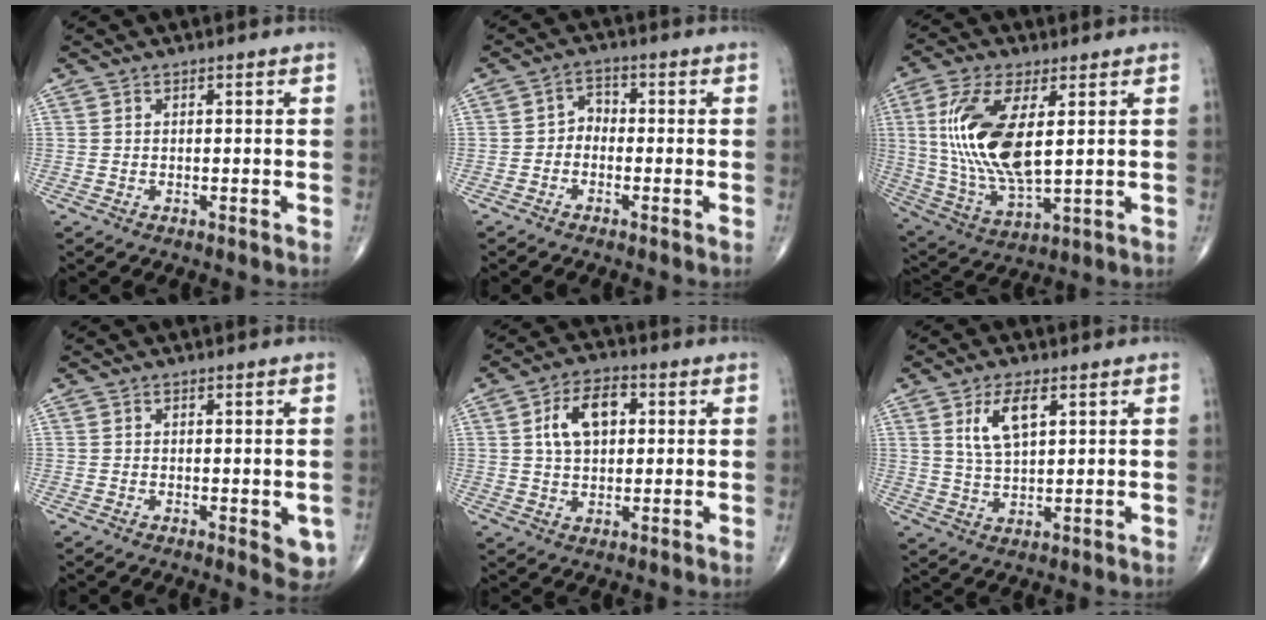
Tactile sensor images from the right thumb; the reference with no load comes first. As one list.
[{"total": 2.9, "force": [-1.0, 2.2, 1.6], "torque": [-0.008, 0.020, -0.032]}, {"total": 17.3, "force": [3.2, 7.2, 15.4], "torque": [-0.325, -0.018, 0.069]}, {"total": 4.3, "force": [-1.1, 1.9, 3.7], "torque": [-0.025, -0.006, -0.013]}, {"total": 9.1, "force": [2.1, 5.6, 6.9], "torque": [-0.109, 0.010, 0.033]}, {"total": 7.1, "force": [2.9, 2.9, 5.8], "torque": [-0.108, -0.010, 0.062]}]